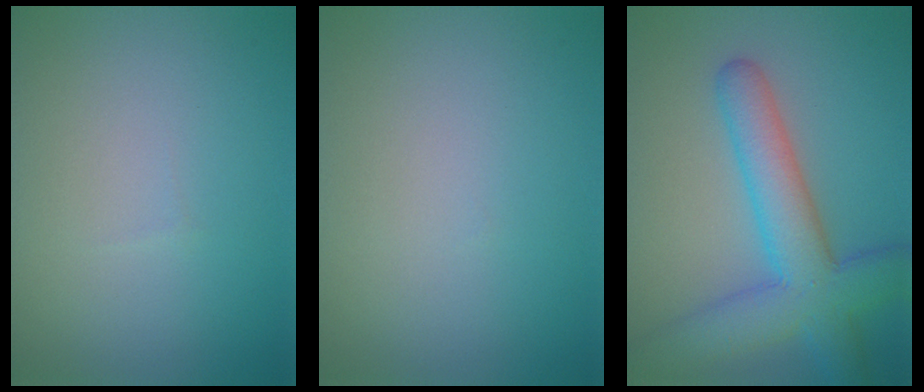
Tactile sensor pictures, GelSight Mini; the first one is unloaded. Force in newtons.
{"total": 0.0}
{"total": 7.7, "press": 7.7, "slide": 0.5}